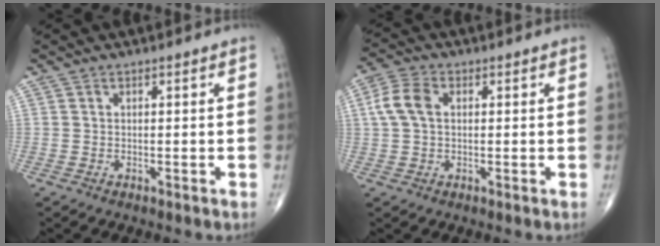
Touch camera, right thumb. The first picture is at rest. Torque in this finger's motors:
{"motor_torque": [-0.27, 0.46, 0.56, 0.07, 0.18]}